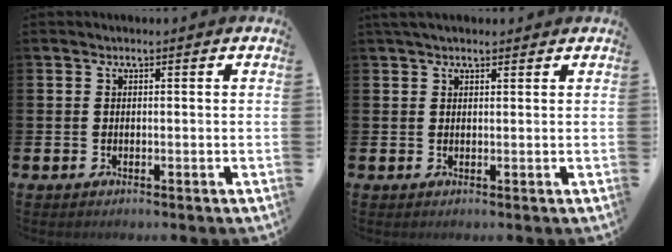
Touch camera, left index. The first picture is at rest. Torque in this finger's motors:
{"motor_torque": [1.05, -1.09, 0.63, 0.14]}